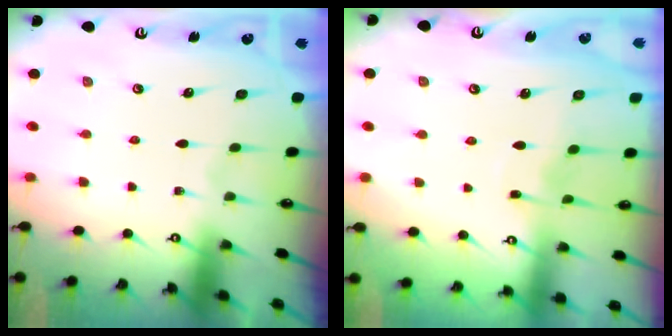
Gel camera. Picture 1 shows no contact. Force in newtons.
{"total": 2.9, "press": 2.9, "slide": 0.4}